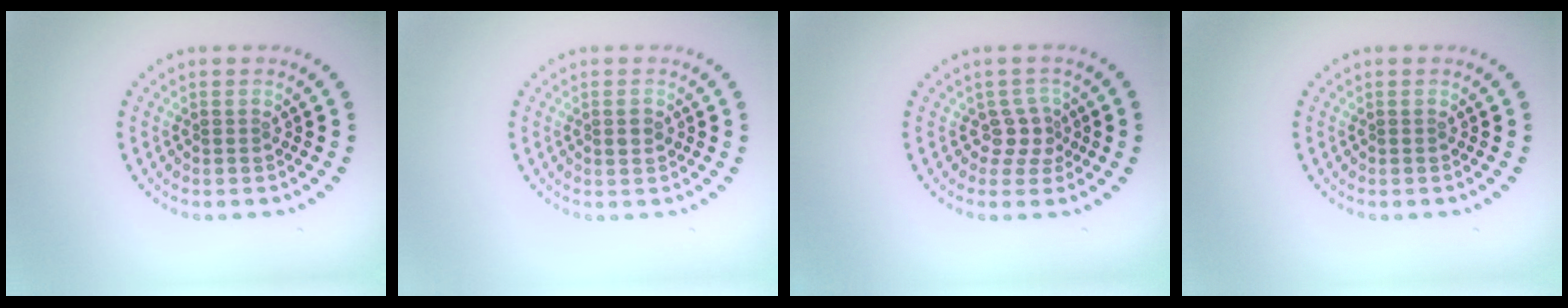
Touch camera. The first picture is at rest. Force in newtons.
{"total": 1.1, "press": 1.1, "slide": 0.2}
{"total": 2.1, "press": 1.5, "slide": 1.5}
{"total": 0.0}